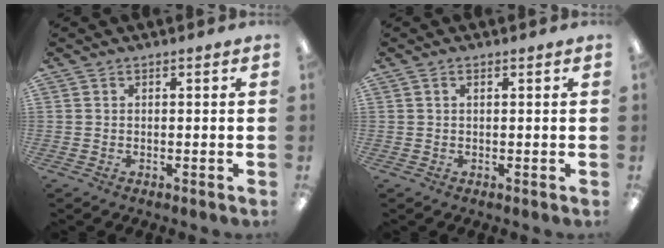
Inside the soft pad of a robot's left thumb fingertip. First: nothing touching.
{"total": 0.9, "force": [0.3, 0.2, 0.8], "torque": [-0.015, 0.001, 0.006]}